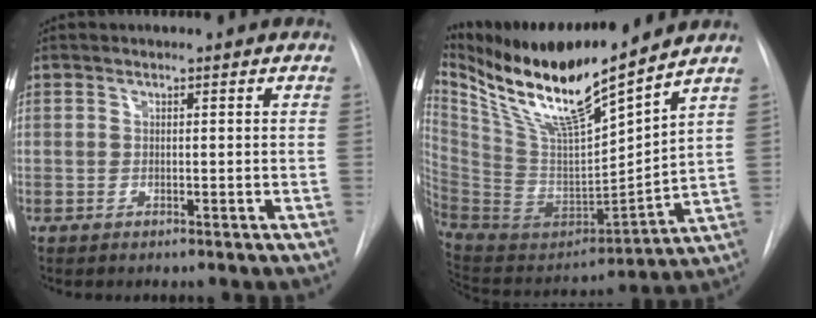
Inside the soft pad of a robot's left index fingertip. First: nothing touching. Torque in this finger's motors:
{"motor_torque": [1.01, -1.12, 0.35, 0.09]}